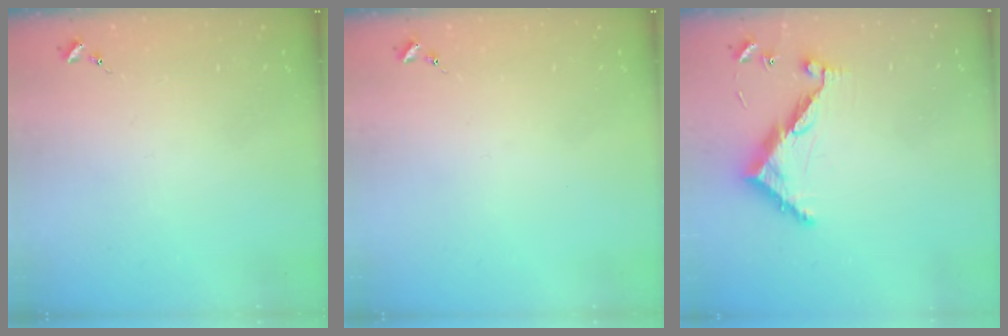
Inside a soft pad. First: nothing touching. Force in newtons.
{"total": 0.0}
{"total": 9.3, "press": 9.3, "slide": 0.3}